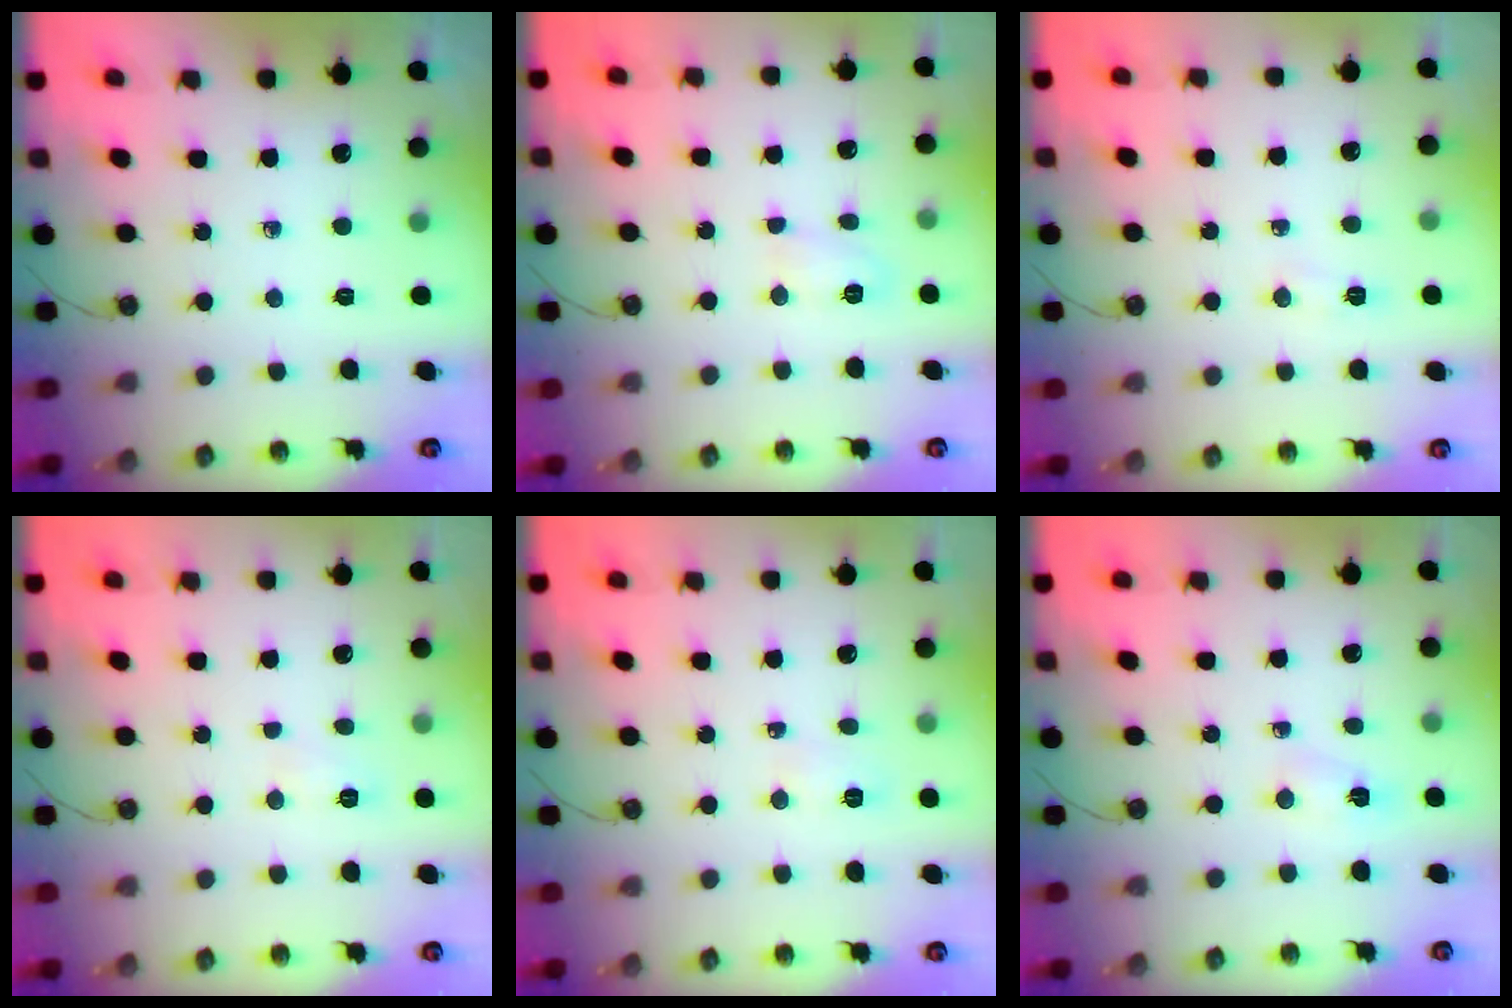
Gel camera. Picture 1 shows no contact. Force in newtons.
{"total": 5.1, "press": 5.0, "slide": 1.3}
{"total": 4.6, "press": 4.5, "slide": 0.8}
{"total": 3.7, "press": 3.6, "slide": 0.9}
{"total": 3.0, "press": 2.9, "slide": 0.8}
{"total": 2.1, "press": 2.0, "slide": 0.4}